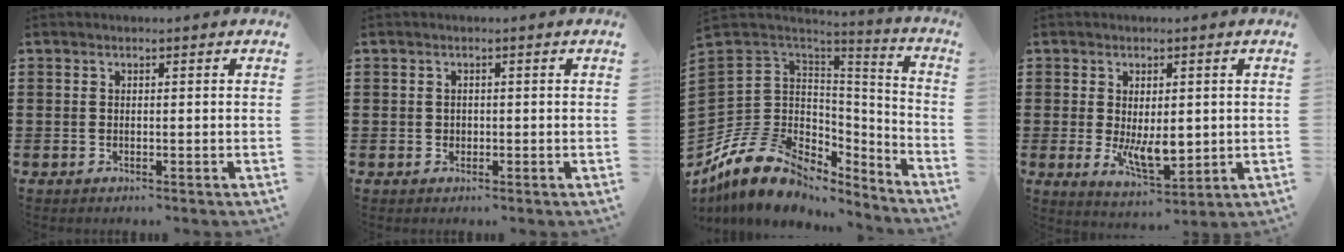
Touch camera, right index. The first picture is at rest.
{"total": 0.9, "force": [0.1, 0.8, 0.2], "torque": [-0.007, 0.004, 0.003]}
{"total": 13.6, "force": [-7.3, 9.9, 5.8], "torque": [-0.151, 0.016, -0.129]}
{"total": 6.6, "force": [-0.1, 3.5, 5.6], "torque": [-0.097, 0.000, -0.004]}